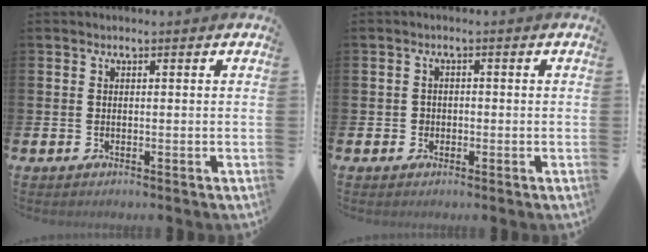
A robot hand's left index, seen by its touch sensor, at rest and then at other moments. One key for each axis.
{"total": 1.3, "fx": -0.5, "fy": 1.1, "fz": 0.2, "tx": -0.004, "ty": 0.004, "tz": -0.013}